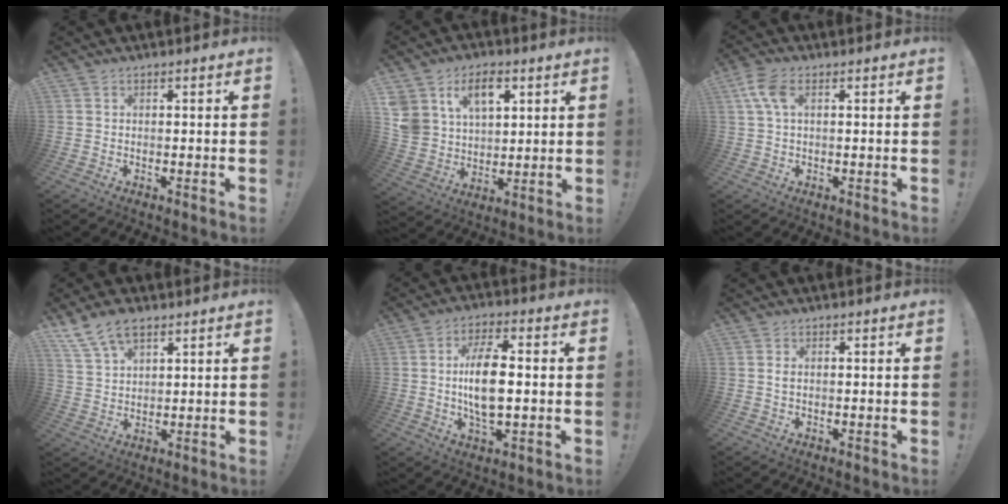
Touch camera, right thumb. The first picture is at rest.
{"total": 12.3, "force": [6.3, 8.8, 6.0], "torque": [-0.092, -0.033, 0.121]}
{"total": 6.9, "force": [2.0, 3.7, 5.4], "torque": [-0.117, 0.007, 0.039]}
{"total": 9.2, "force": [6.2, 4.9, 4.7], "torque": [-0.088, -0.022, 0.121]}
{"total": 12.9, "force": [0.1, 5.7, 11.5], "torque": [-0.219, 0.001, -0.003]}
{"total": 1.2, "force": [0.1, 0.6, 1.0], "torque": [-0.015, 0.001, 0.000]}